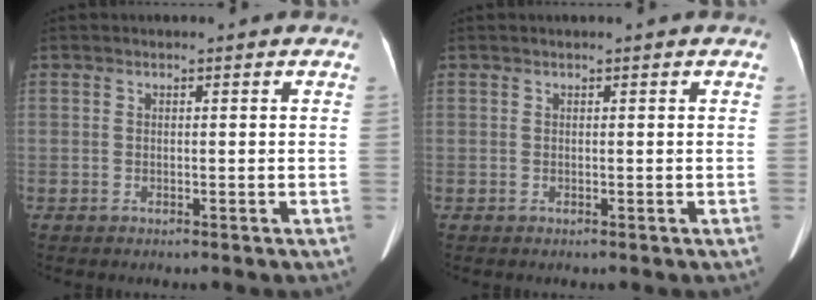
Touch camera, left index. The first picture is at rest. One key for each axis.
{"total": 0.0}